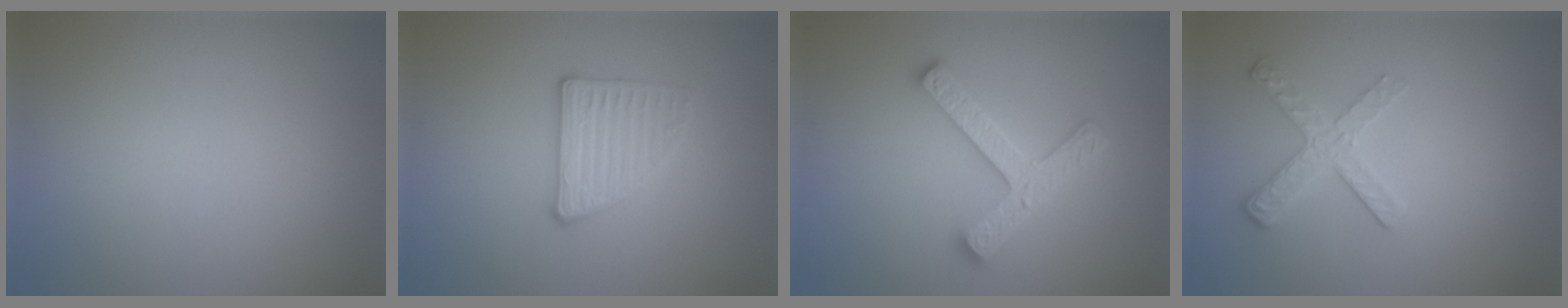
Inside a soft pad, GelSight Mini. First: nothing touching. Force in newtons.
{"total": 2.8, "press": 2.7, "slide": 0.7}
{"total": 4.6, "press": 4.6, "slide": 0.8}
{"total": 2.6, "press": 2.2, "slide": 1.4}